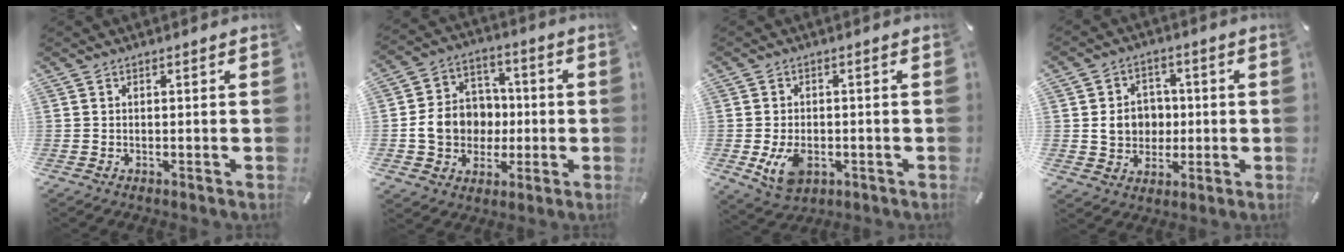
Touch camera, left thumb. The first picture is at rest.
{"total": 11.1, "force": [-1.4, 10.3, 4.1], "torque": [-0.080, 0.022, -0.015]}
{"total": 6.9, "force": [-1.7, 4.9, 4.5], "torque": [-0.081, 0.003, -0.029]}
{"total": 7.8, "force": [0.3, 7.1, 3.1], "torque": [-0.039, 0.007, 0.007]}